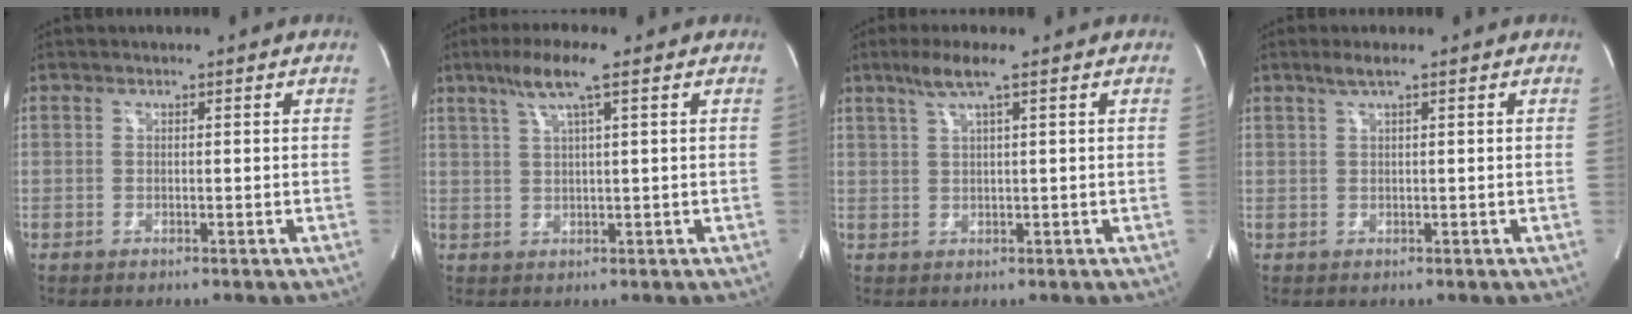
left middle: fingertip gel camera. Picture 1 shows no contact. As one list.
[{"total": 6.0, "force": [3.4, -0.3, 4.9], "torque": [-0.101, 0.012, 0.064]}, {"total": 4.3, "force": [2.6, -0.3, 3.4], "torque": [-0.077, 0.009, 0.053]}, {"total": 2.1, "force": [1.4, -0.1, 1.6], "torque": [-0.040, 0.009, 0.030]}]